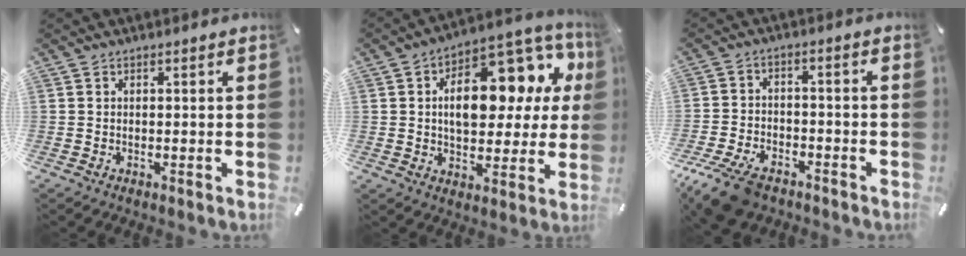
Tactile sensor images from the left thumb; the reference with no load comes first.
{"total": 19.5, "force": [5.7, 11.4, 14.8], "torque": [-0.202, -0.033, 0.093]}
{"total": 9.6, "force": [-6.7, 4.8, 4.9], "torque": [-0.099, 0.030, -0.125]}